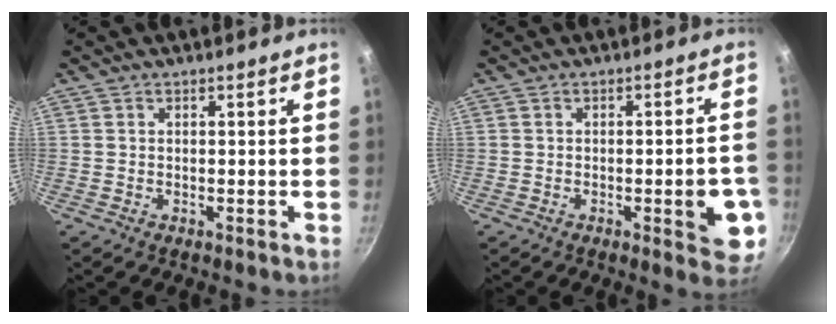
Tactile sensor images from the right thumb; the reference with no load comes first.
{"total": 8.3, "force": [-2.2, 2.7, 7.5], "torque": [-0.075, 0.007, -0.025]}